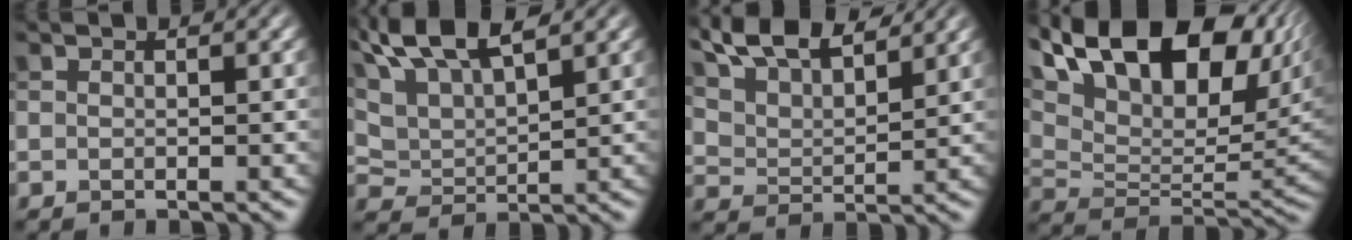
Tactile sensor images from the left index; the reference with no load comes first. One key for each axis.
{"total": 8.4, "fx": 6.0, "fy": 2.7, "fz": 5.2, "tx": -0.115, "ty": 0.017, "tz": 0.111}
{"total": 8.8, "fx": 7.0, "fy": 2.8, "fz": 4.6, "tx": -0.103, "ty": 0.014, "tz": 0.104}
{"total": 18.4, "fx": 9.7, "fy": 8.9, "fz": 12.9, "tx": -0.224, "ty": 0.048, "tz": 0.154}